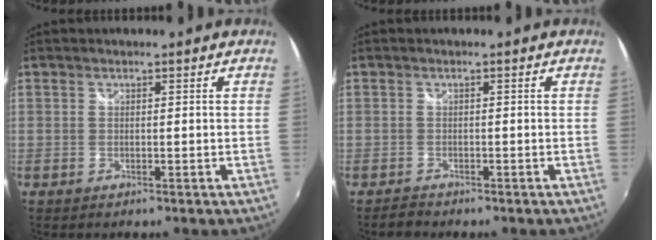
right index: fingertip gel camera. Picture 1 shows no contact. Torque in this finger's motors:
{"motor_torque": [-0.29, 0.03, -0.57, -0.20]}